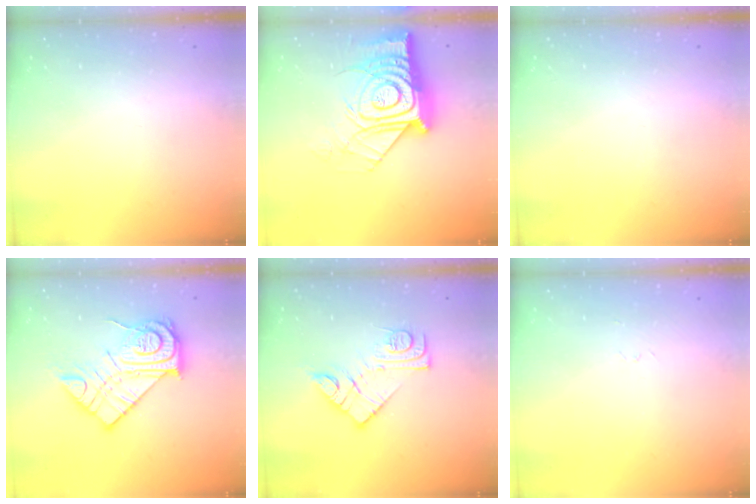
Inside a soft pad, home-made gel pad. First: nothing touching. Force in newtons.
{"total": 22.0, "press": 21.9, "slide": 1.7}
{"total": 0.0}
{"total": 18.5, "press": 18.4, "slide": 1.5}
{"total": 12.6, "press": 12.6, "slide": 0.8}
{"total": 2.6, "press": 2.6, "slide": 0.4}